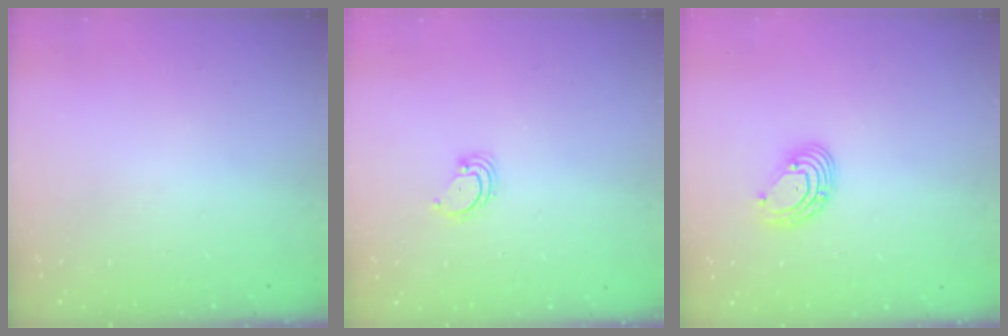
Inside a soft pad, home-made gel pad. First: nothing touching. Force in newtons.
{"total": 2.8, "press": 2.8, "slide": 0.2}
{"total": 6.5, "press": 6.4, "slide": 0.8}